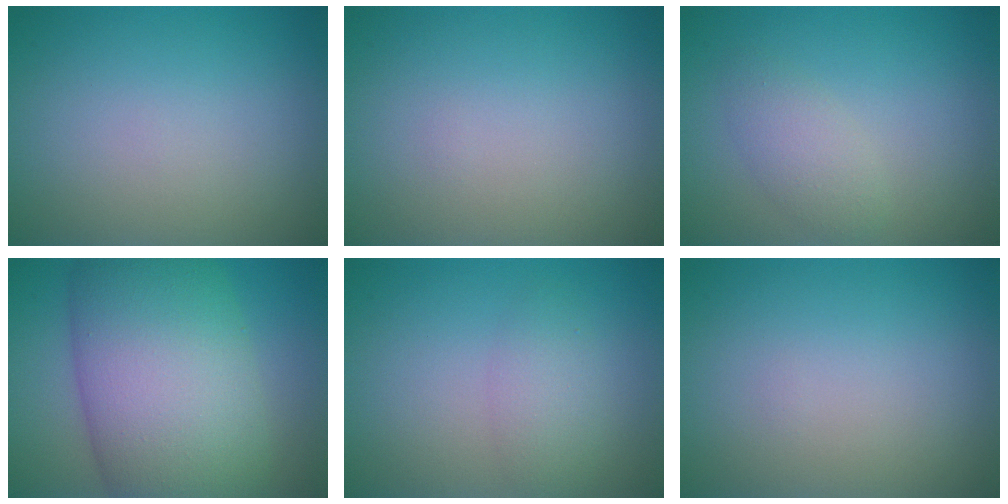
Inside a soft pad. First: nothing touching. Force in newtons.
{"total": 0.0}
{"total": 2.1, "press": 2.1, "slide": 0.2}
{"total": 14.6, "press": 14.6, "slide": 0.4}
{"total": 2.3, "press": 2.3, "slide": 0.1}
{"total": 0.0}